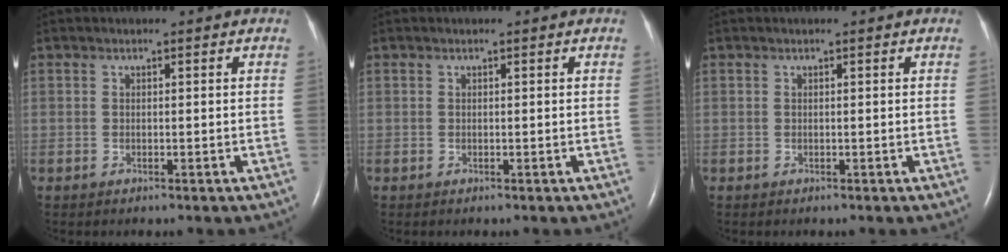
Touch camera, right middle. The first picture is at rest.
{"total": 0.0}
{"total": 0.0}